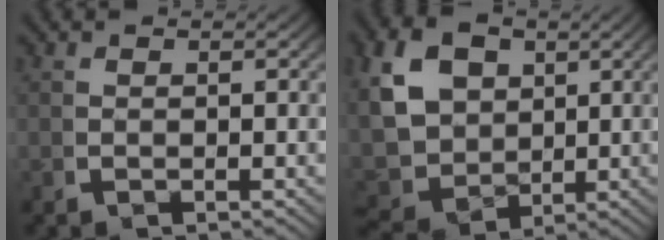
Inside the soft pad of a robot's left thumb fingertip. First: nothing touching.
{"total": 11.1, "force": [0.6, 9.0, 6.5], "torque": [-0.168, -0.052, 0.032]}